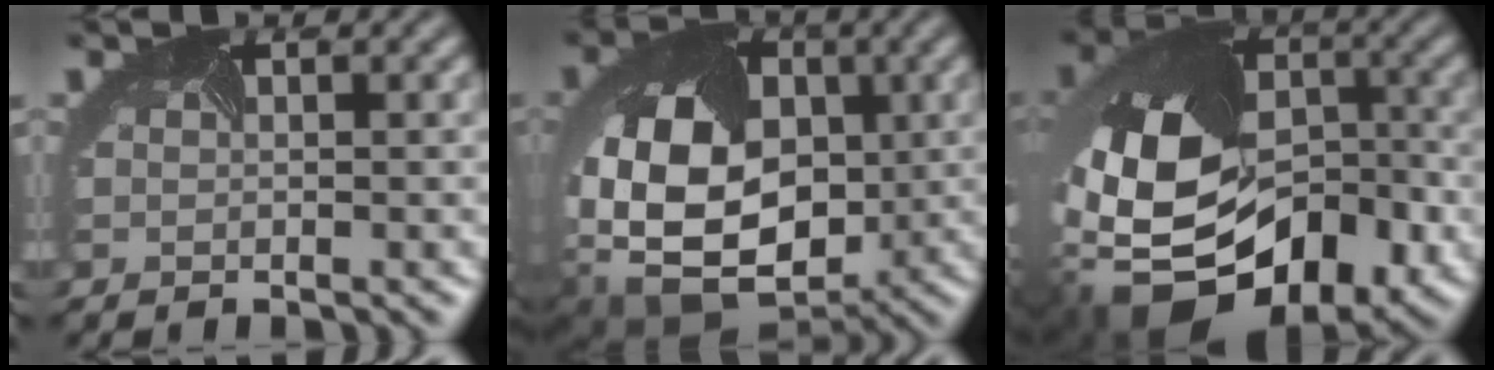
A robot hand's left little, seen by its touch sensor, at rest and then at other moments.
{"total": 16.6, "force": [-0.3, 13.1, 10.2], "torque": [-0.212, -0.027, -0.013]}
{"total": 16.9, "force": [-4.6, 11.8, 11.2], "torque": [-0.229, -0.017, -0.069]}